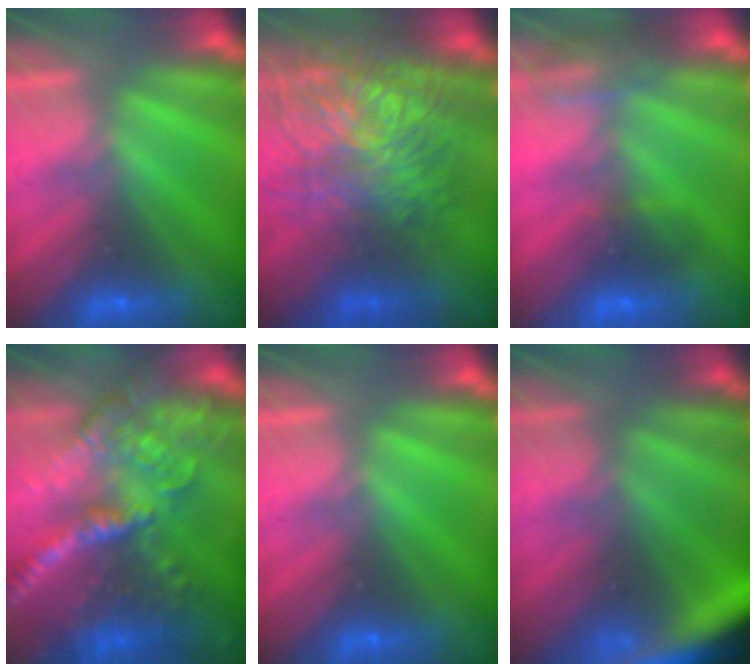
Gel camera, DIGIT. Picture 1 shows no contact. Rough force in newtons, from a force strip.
{"total": 7.5}
{"total": 3.4}
{"total": 5.7}
{"total": 0.0}
{"total": 6.9}